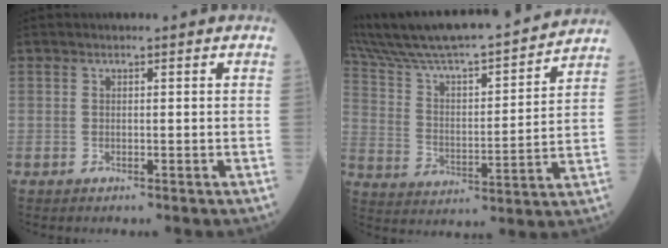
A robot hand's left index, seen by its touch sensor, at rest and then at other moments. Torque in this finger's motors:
{"motor_torque": [0.92, -1.22, 0.46, 0.21]}